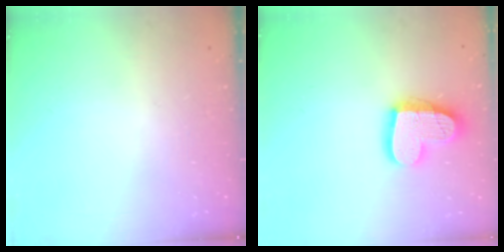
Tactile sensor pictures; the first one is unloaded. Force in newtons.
{"total": 17.2, "press": 17.1, "slide": 1.5}